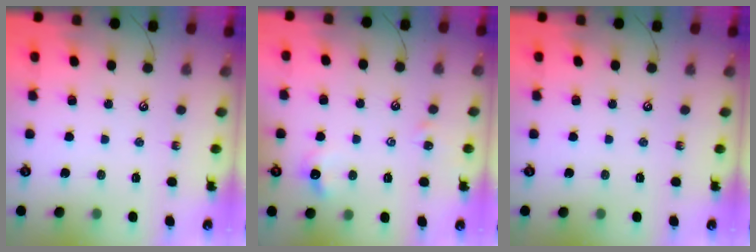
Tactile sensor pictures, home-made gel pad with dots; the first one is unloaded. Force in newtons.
{"total": 3.6, "press": 3.5, "slide": 0.7}
{"total": 0.0}